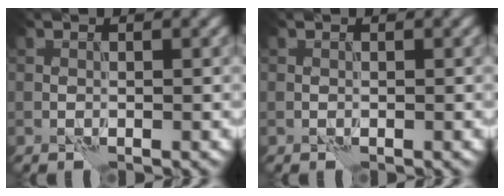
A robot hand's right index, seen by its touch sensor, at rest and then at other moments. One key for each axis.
{"total": 0.0}